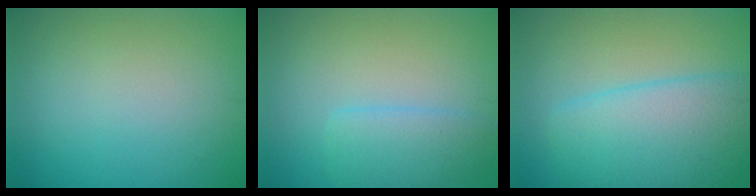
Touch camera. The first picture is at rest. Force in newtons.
{"total": 3.1, "press": 3.1, "slide": 0.2}
{"total": 6.8, "press": 6.8, "slide": 0.1}